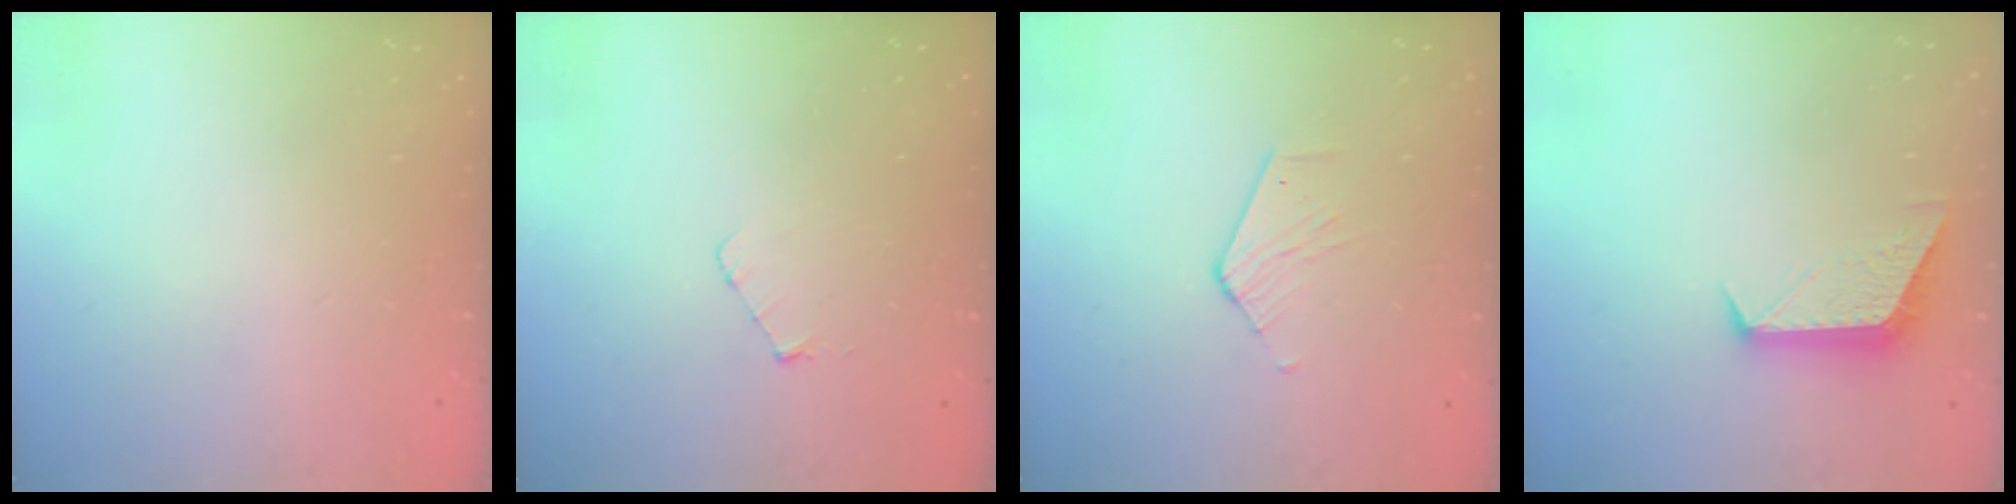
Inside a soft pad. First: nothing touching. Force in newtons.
{"total": 3.9, "press": 3.9, "slide": 0.4}
{"total": 2.4, "press": 2.4, "slide": 0.2}
{"total": 10.2, "press": 10.2, "slide": 0.7}